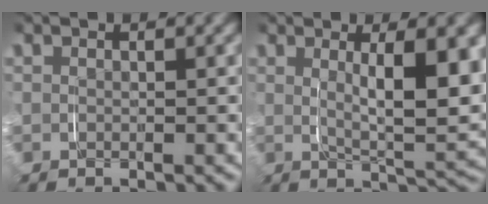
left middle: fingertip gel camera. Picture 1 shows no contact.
{"total": 5.8, "force": [1.9, 1.0, 5.4], "torque": [-0.067, 0.006, 0.033]}